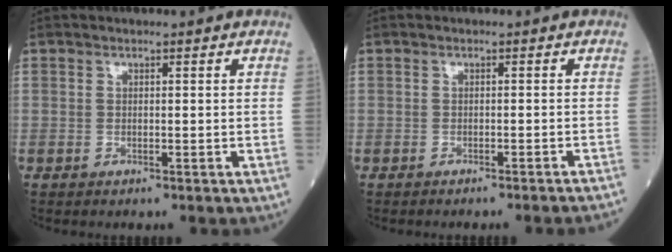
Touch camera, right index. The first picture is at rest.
{"total": 6.2, "force": [-5.7, -1.2, 2.0], "torque": [-0.008, -0.017, -0.067]}